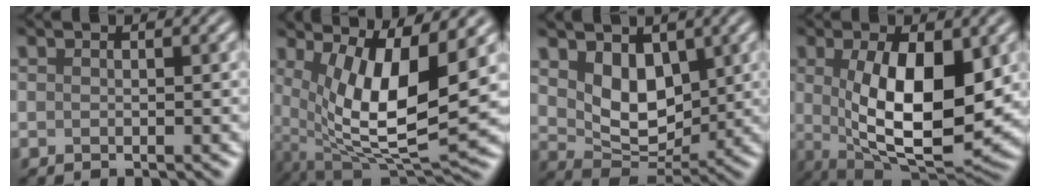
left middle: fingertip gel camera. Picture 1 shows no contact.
{"total": 10.5, "force": [2.4, 3.2, 9.7], "torque": [-0.171, -0.007, 0.053]}
{"total": 4.9, "force": [1.9, 3.2, 3.2], "torque": [-0.064, -0.007, 0.041]}
{"total": 10.4, "force": [0.7, 4.1, 9.5], "torque": [-0.163, -0.013, 0.027]}